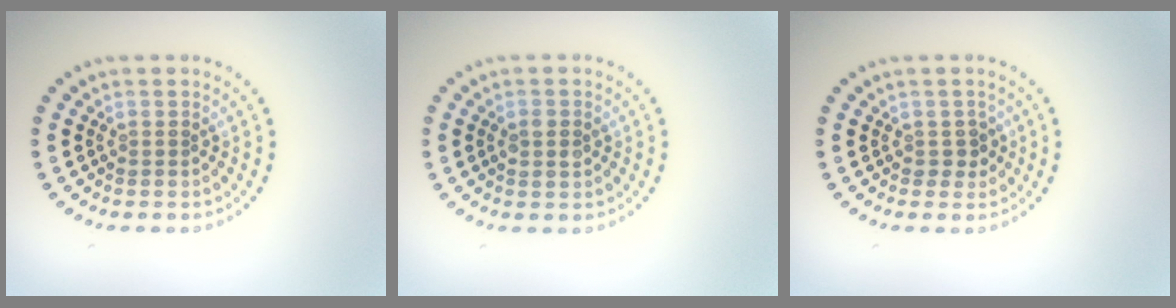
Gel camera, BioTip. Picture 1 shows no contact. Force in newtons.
{"total": 1.4, "press": 1.4, "slide": 0.2}
{"total": 1.3, "press": 1.2, "slide": 0.6}